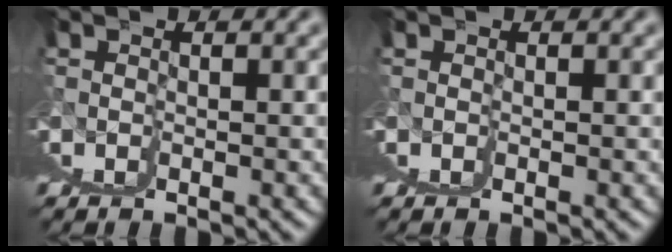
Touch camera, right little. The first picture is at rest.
{"total": 0.0}